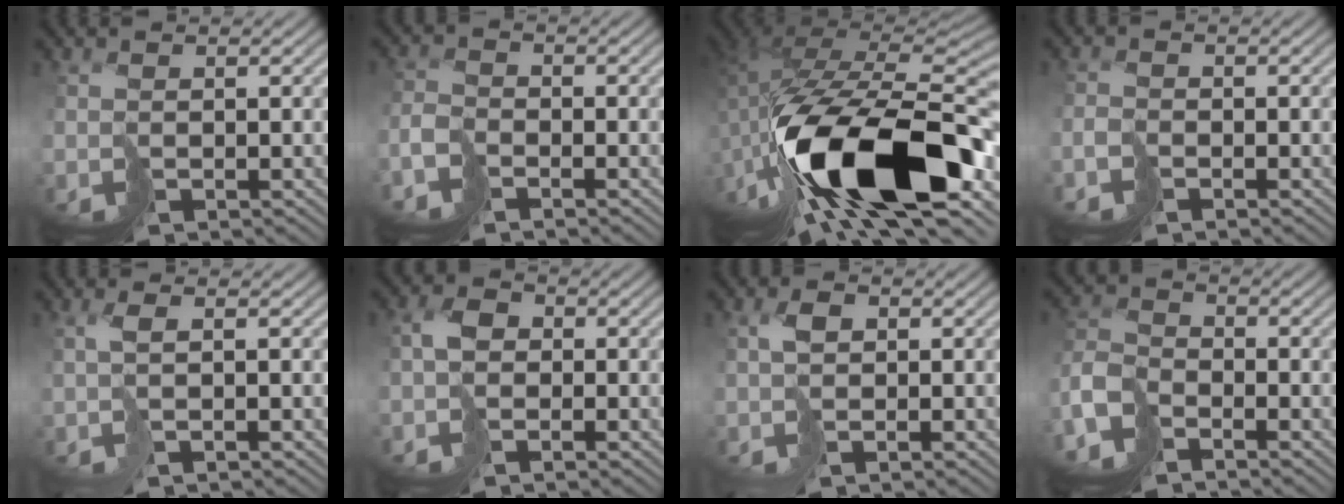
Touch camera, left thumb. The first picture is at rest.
{"total": 3.8, "force": [-2.8, 1.8, 1.8], "torque": [-0.042, -0.003, -0.072]}
{"total": 21.0, "force": [-8.1, 10.1, 16.5], "torque": [-0.329, -0.053, -0.118]}
{"total": 2.1, "force": [-1.6, 1.1, 0.9], "torque": [-0.019, 0.000, -0.041]}
{"total": 2.0, "force": [0.1, 0.3, 2.0], "torque": [-0.040, 0.007, 0.000]}
{"total": 3.4, "force": [-1.1, 2.5, 2.0], "torque": [-0.040, 0.004, -0.033]}
{"total": 2.6, "force": [0.0, 1.5, 2.1], "torque": [-0.039, 0.006, -0.004]}
{"total": 7.0, "force": [-5.0, 3.3, 3.6], "torque": [-0.093, -0.010, -0.118]}